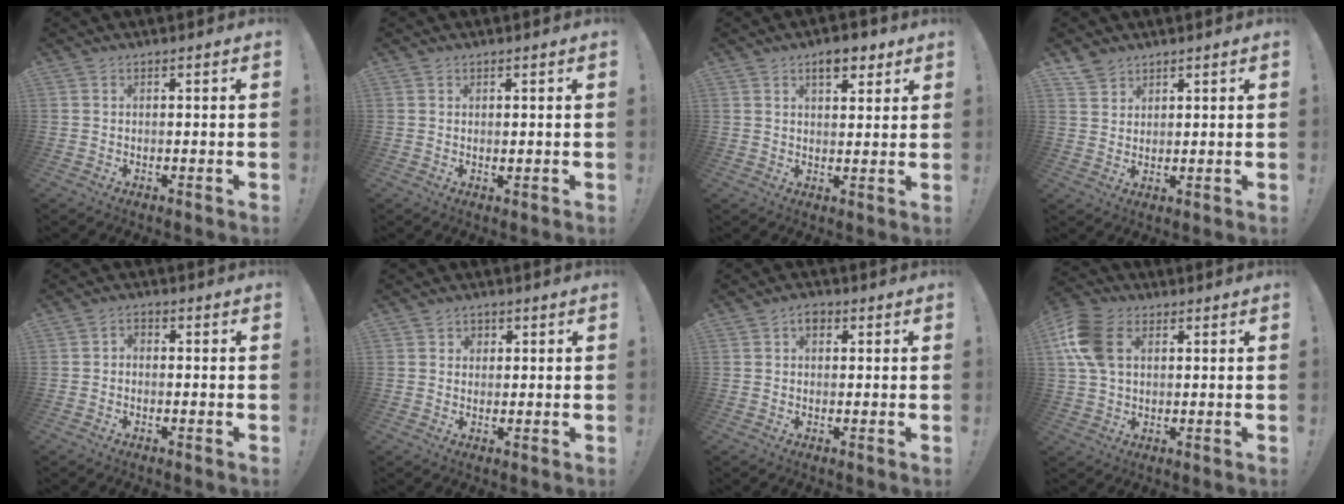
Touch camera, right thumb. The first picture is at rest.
{"total": 0.6, "force": [0.4, 0.4, 0.1], "torque": [-0.001, -0.001, 0.008]}
{"total": 6.2, "force": [3.9, 3.1, 3.7], "torque": [-0.034, -0.018, 0.064]}
{"total": 4.3, "force": [3.5, 2.5, 0.7], "torque": [-0.009, -0.019, 0.066]}
{"total": 2.0, "force": [-1.4, 0.9, 1.0], "torque": [-0.022, 0.008, -0.024]}
{"total": 2.3, "force": [0.7, 2.1, 0.4], "torque": [-0.006, -0.002, 0.011]}
{"total": 3.2, "force": [1.1, 2.0, 2.2], "torque": [-0.034, 0.005, 0.017]}
{"total": 12.8, "force": [3.6, 8.6, 8.8], "torque": [-0.189, 0.006, 0.070]}